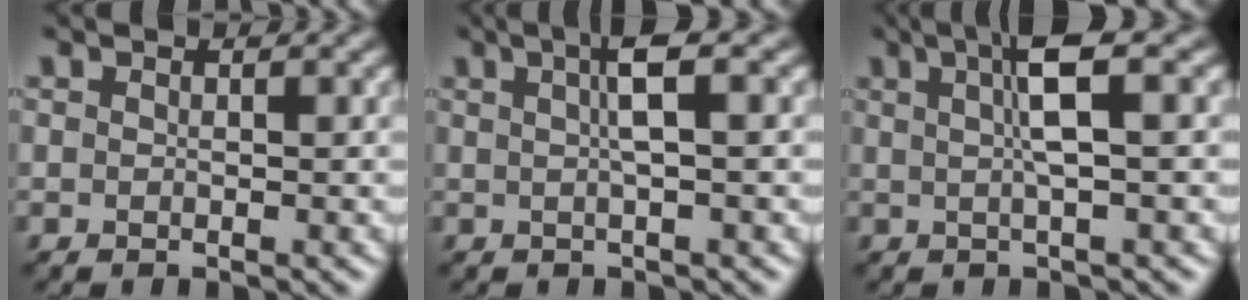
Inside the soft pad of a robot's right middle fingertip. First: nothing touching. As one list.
[{"total": 3.1, "force": [0.8, 0.5, 2.9], "torque": [-0.049, 0.009, 0.012]}, {"total": 4.3, "force": [1.2, 0.6, 4.1], "torque": [-0.075, 0.007, 0.020]}]